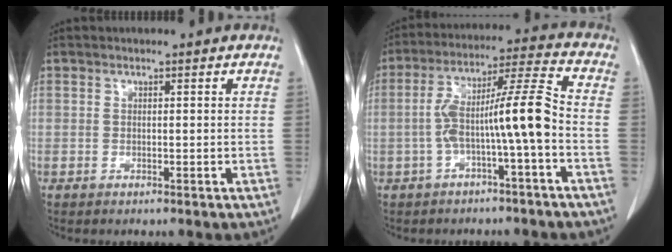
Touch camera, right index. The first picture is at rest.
{"total": 10.2, "force": [-2.3, -0.1, 9.9], "torque": [-0.174, 0.034, -0.042]}